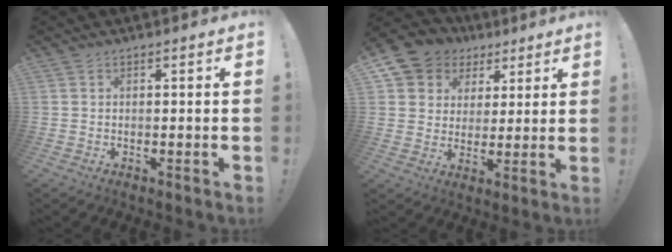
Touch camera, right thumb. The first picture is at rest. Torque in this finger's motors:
{"motor_torque": [-0.48, 0.85, 0.20, -0.10, 0.10]}